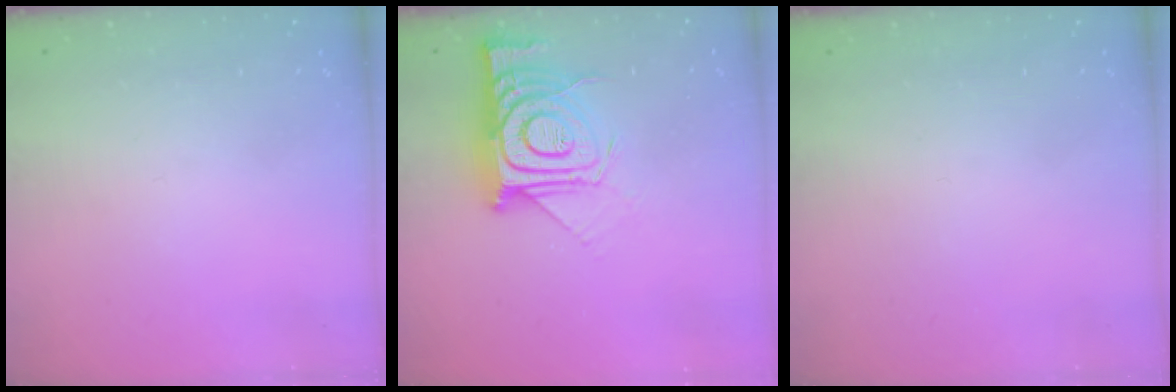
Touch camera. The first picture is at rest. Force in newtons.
{"total": 15.2, "press": 15.1, "slide": 1.1}
{"total": 1.5, "press": 1.5, "slide": 0.1}